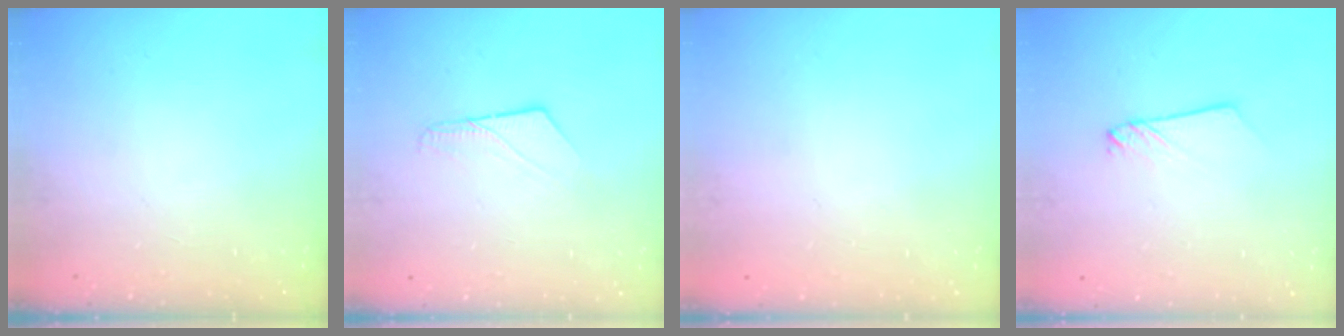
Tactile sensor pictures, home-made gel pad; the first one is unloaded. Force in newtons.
{"total": 6.3, "press": 6.3, "slide": 0.5}
{"total": 0.0}
{"total": 2.1, "press": 2.1, "slide": 0.2}